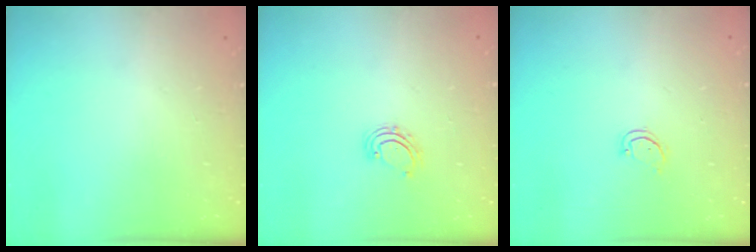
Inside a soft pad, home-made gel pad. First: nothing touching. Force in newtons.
{"total": 3.3, "press": 3.3, "slide": 0.3}
{"total": 2.7, "press": 2.6, "slide": 0.3}